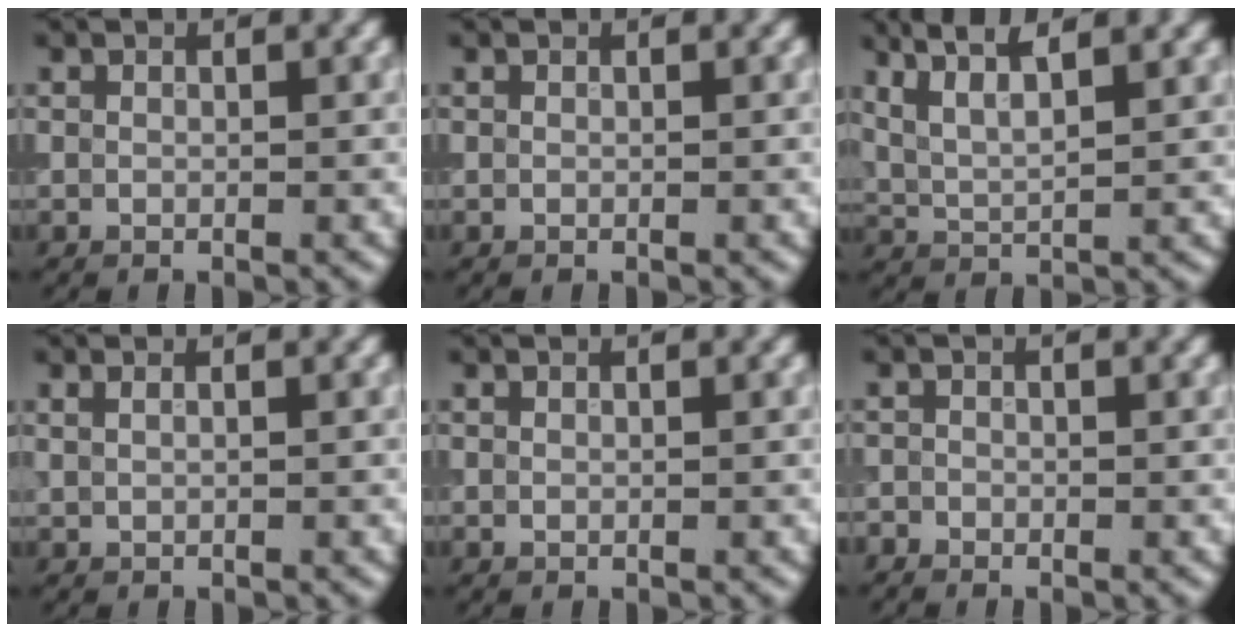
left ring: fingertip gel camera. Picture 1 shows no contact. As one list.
[{"total": 0.0}, {"total": 5.0, "force": [3.6, 1.2, 3.2], "torque": [-0.057, 0.029, 0.052]}, {"total": 1.3, "force": [0.7, 0.6, 0.9], "torque": [-0.004, 0.007, -0.003]}, {"total": 0.0}, {"total": 0.9, "force": [-0.9, -0.1, -0.3], "torque": [-0.001, 0.005, -0.018]}]